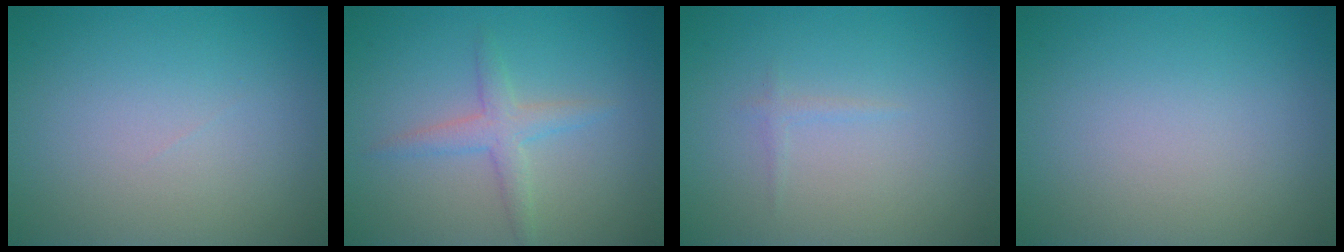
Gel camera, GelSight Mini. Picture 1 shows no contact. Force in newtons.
{"total": 2.3, "press": 2.3, "slide": 0.1}
{"total": 0.6, "press": 0.6, "slide": 0.0}
{"total": 0.0}